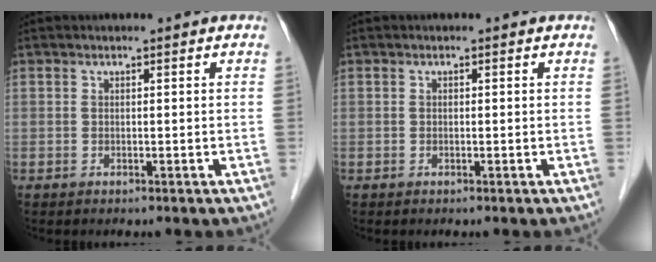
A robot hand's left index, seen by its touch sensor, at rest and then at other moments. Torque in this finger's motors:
{"motor_torque": [0.02, 0.08, 0.03, -0.01]}